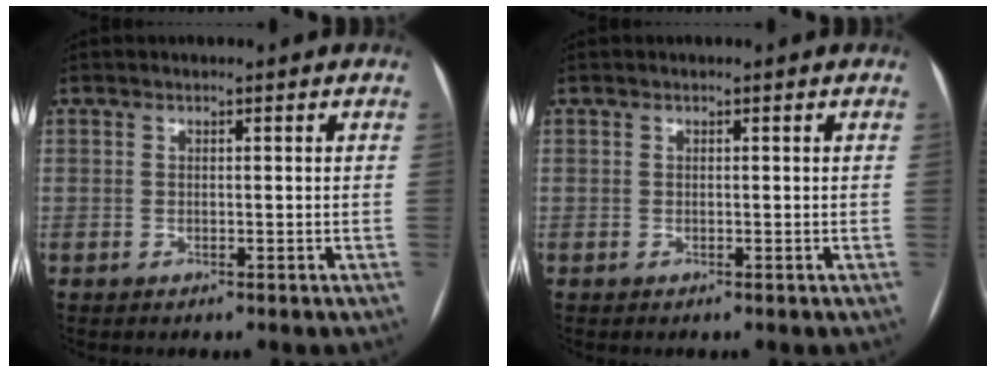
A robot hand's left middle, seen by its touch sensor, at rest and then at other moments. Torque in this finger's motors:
{"motor_torque": [0.00, 0.00, 0.02, 0.00]}